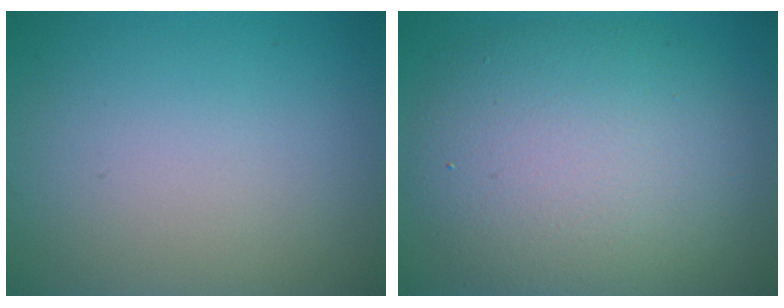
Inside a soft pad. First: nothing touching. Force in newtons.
{"total": 9.3, "press": 9.3, "slide": 0.3}